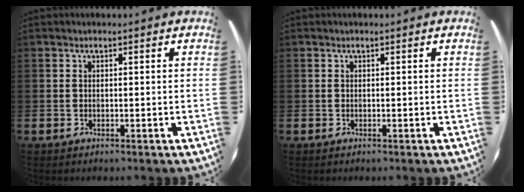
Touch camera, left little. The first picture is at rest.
{"total": 0.0}